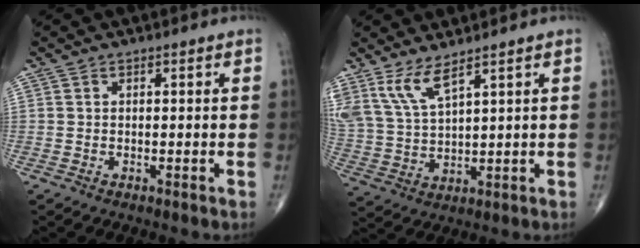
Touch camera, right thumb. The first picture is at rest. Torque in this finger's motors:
{"motor_torque": [-0.21, 0.01, 0.80, 0.63, 0.15]}